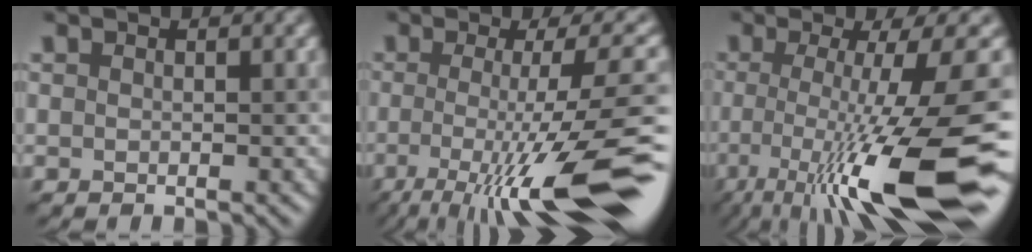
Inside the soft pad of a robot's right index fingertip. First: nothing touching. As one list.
[{"total": 13.4, "force": [-4.2, 2.8, 12.4], "torque": [-0.180, -0.012, -0.068]}, {"total": 13.4, "force": [-4.5, 2.4, 12.3], "torque": [-0.197, -0.014, -0.075]}]